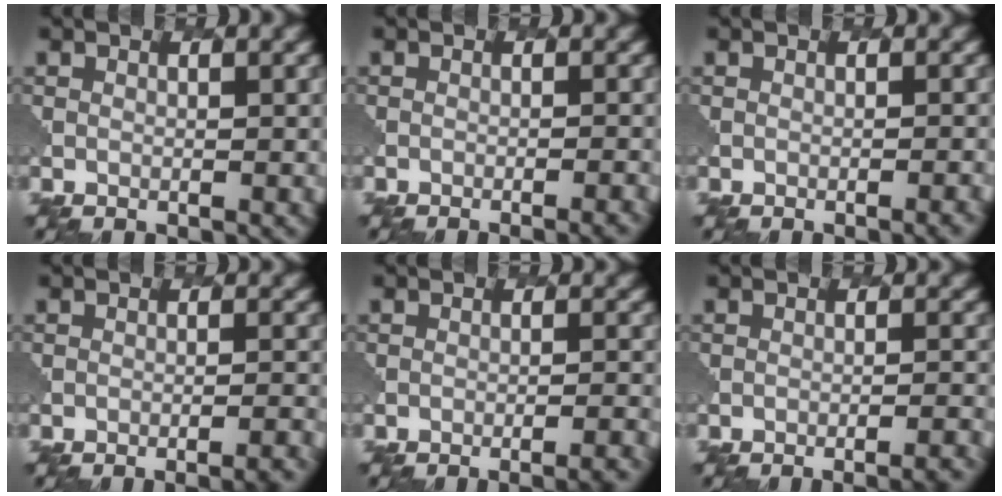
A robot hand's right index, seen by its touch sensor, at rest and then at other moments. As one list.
[{"total": 2.6, "force": [-1.7, 0.7, 1.8], "torque": [-0.011, 0.012, -0.022]}, {"total": 1.4, "force": [-0.7, 0.5, 1.2], "torque": [0.000, 0.006, -0.008]}, {"total": 4.1, "force": [-3.3, 1.0, 2.3], "torque": [-0.013, 0.011, -0.040]}, {"total": 4.5, "force": [-3.6, 1.1, 2.5], "torque": [-0.016, 0.011, -0.044]}, {"total": 4.6, "force": [-3.8, 1.1, 2.3], "torque": [-0.013, 0.013, -0.046]}]